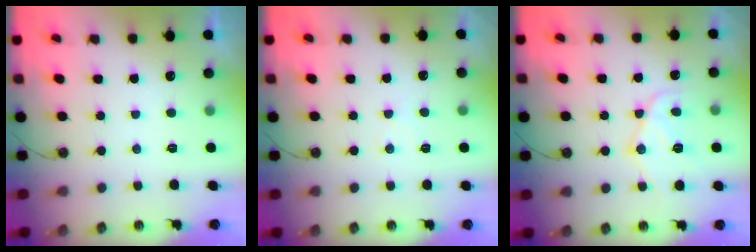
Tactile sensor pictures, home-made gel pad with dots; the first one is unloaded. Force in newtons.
{"total": 4.5, "press": 4.4, "slide": 0.6}
{"total": 12.7, "press": 12.6, "slide": 0.9}